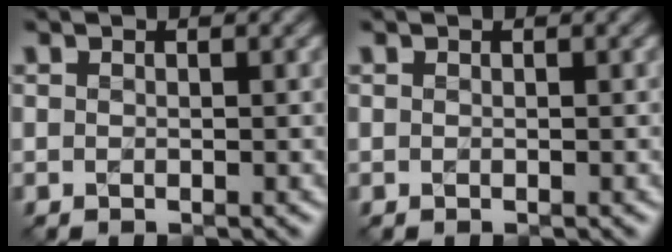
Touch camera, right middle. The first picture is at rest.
{"total": 0.0}